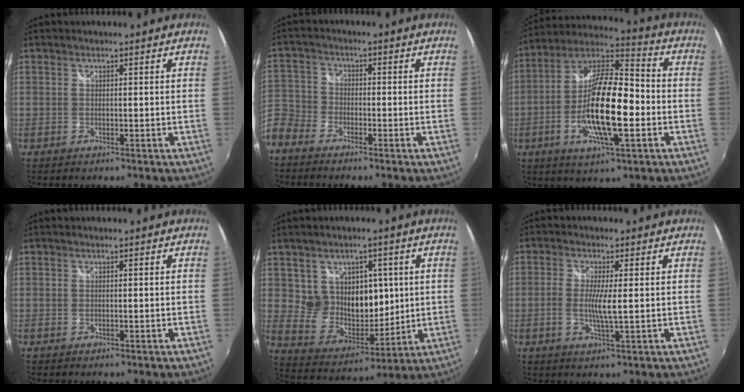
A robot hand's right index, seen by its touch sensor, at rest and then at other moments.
{"total": 8.8, "force": [-5.7, 6.3, 2.3], "torque": [-0.075, 0.012, -0.135]}
{"total": 17.9, "force": [-3.9, 5.1, 16.7], "torque": [-0.321, -0.003, -0.081]}
{"total": 0.0}
{"total": 11.9, "force": [3.4, 9.9, 5.7], "torque": [-0.099, -0.002, 0.077]}
{"total": 4.5, "force": [-0.3, 0.3, 4.5], "torque": [-0.091, -0.006, -0.010]}